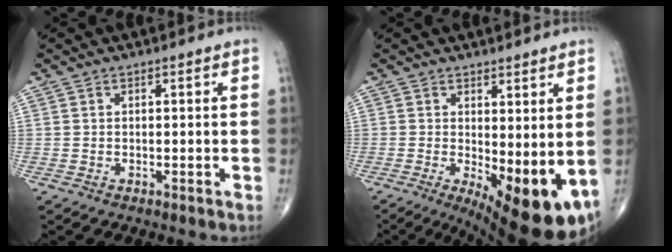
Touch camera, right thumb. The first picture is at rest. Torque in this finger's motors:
{"motor_torque": [-0.40, 1.17, 0.31, -0.16, 0.14]}